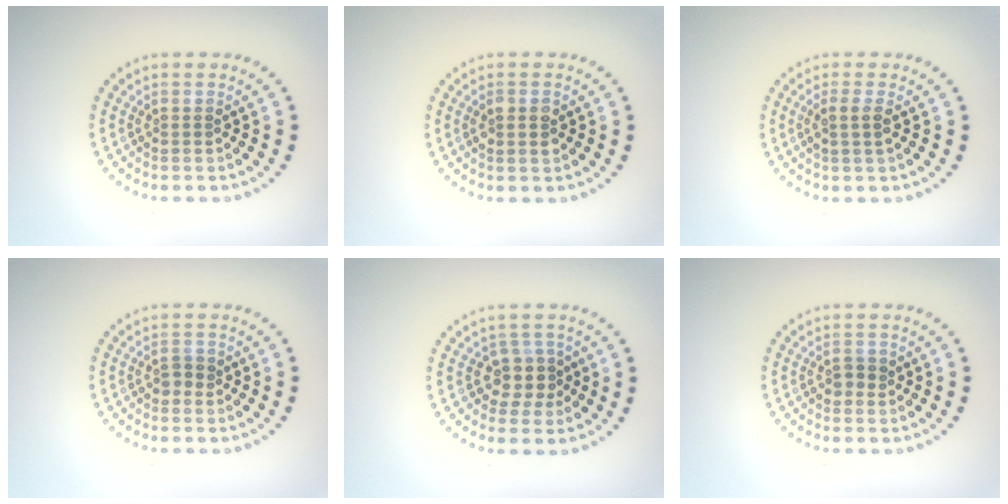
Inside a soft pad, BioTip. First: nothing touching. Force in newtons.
{"total": 1.6, "press": 1.6, "slide": 0.2}
{"total": 1.6, "press": 1.4, "slide": 0.8}
{"total": 1.1, "press": 1.1, "slide": 0.2}
{"total": 2.6, "press": 2.1, "slide": 1.5}
{"total": 1.2, "press": 1.2, "slide": 0.3}